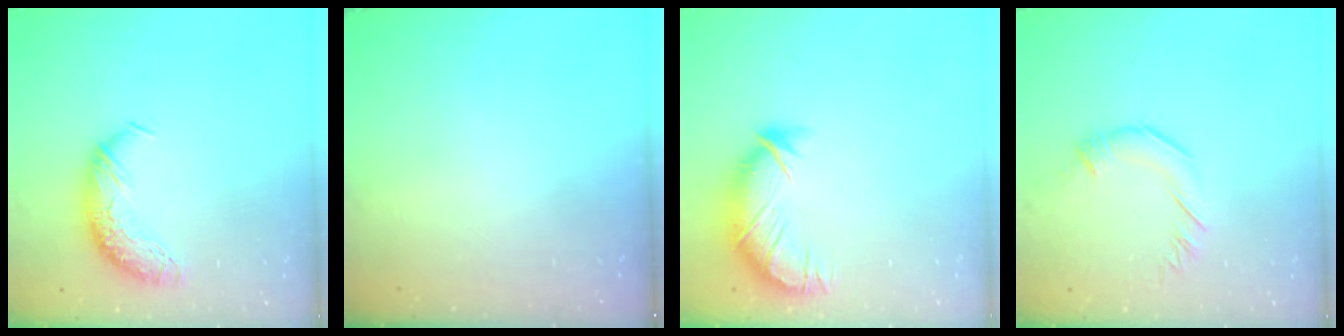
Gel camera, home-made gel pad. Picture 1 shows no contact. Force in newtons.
{"total": 11.2, "press": 11.2, "slide": 0.4}
{"total": 3.9, "press": 3.4, "slide": 1.9}
{"total": 2.8, "press": 2.7, "slide": 0.5}